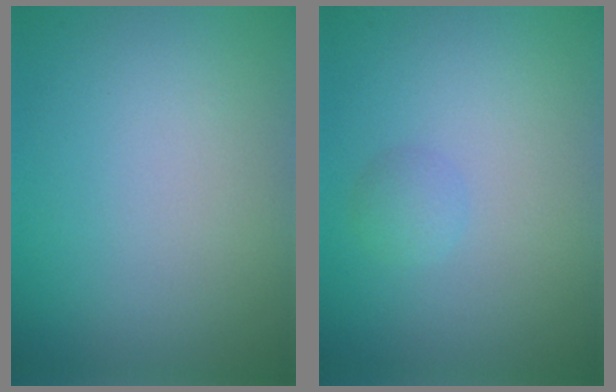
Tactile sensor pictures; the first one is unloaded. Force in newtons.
{"total": 1.1, "press": 1.1, "slide": 0.0}